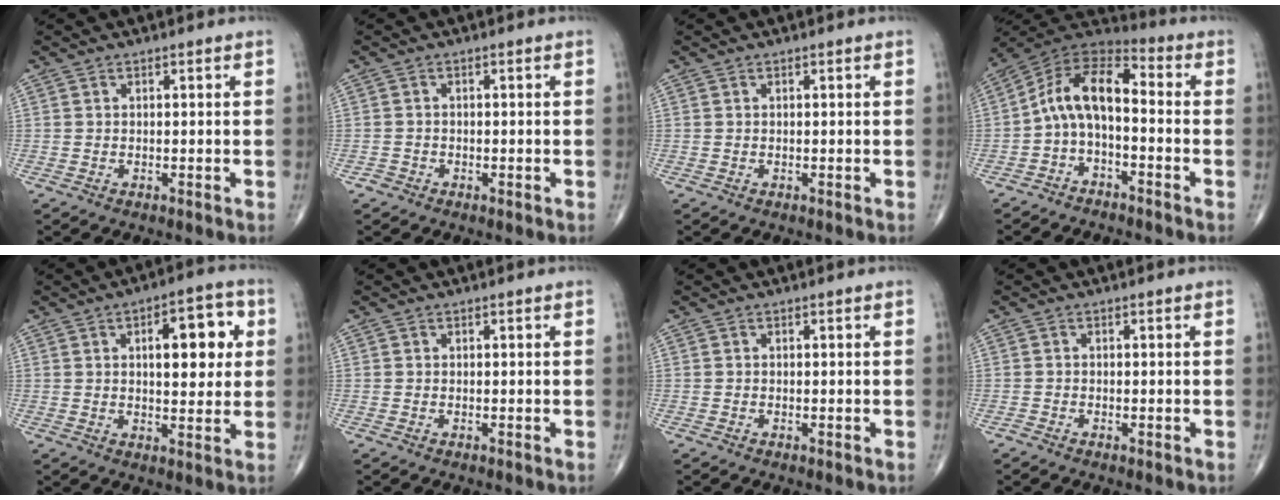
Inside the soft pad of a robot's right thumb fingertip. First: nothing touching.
{"total": 1.1, "force": [-0.7, 0.8, 0.0], "torque": [0.004, 0.003, -0.019]}
{"total": 0.0}
{"total": 11.0, "force": [-1.9, 5.8, 9.2], "torque": [-0.154, 0.064, -0.049]}
{"total": 11.8, "force": [2.9, 5.3, 10.1], "torque": [-0.102, 0.004, 0.037]}
{"total": 0.0}
{"total": 0.0}
{"total": 0.7, "force": [-0.4, 0.2, 0.4], "torque": [-0.006, -0.001, -0.010]}